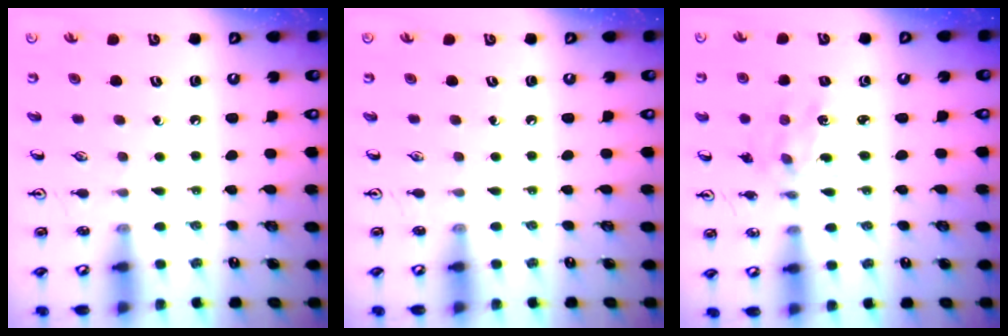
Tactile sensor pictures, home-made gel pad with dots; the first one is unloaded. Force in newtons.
{"total": 0.0}
{"total": 1.8, "press": 1.8, "slide": 0.3}